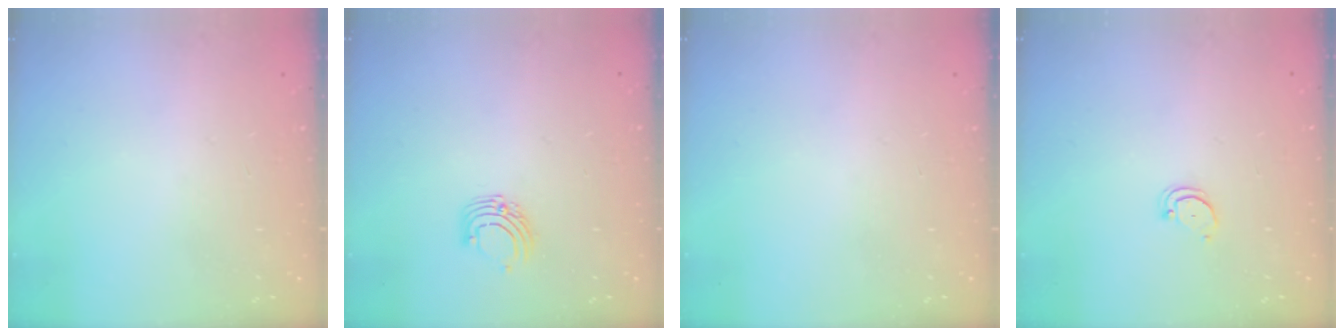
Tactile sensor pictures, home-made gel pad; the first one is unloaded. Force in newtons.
{"total": 5.9, "press": 5.9, "slide": 0.6}
{"total": 0.0}
{"total": 2.5, "press": 2.5, "slide": 0.2}